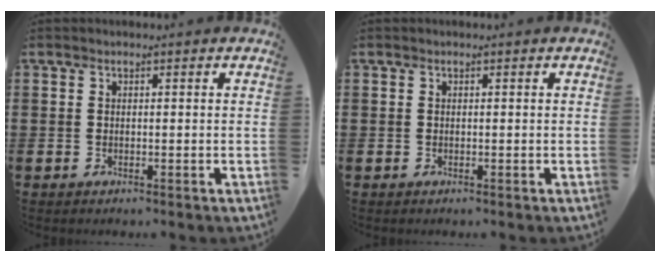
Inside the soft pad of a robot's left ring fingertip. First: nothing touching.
{"total": 0.0}